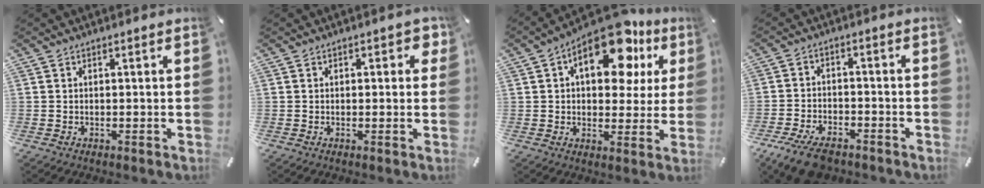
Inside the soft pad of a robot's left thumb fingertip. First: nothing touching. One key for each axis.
{"total": 2.2, "fx": 0.4, "fy": 1.3, "fz": 1.7, "tx": -0.010, "ty": -0.001, "tz": 0.000}
{"total": 17.6, "fx": 8.2, "fy": 9.1, "fz": 12.7, "tx": -0.178, "ty": -0.034, "tz": 0.134}
{"total": 7.7, "fx": -5.4, "fy": 3.8, "fz": 3.9, "tx": -0.087, "ty": 0.019, "tz": -0.101}